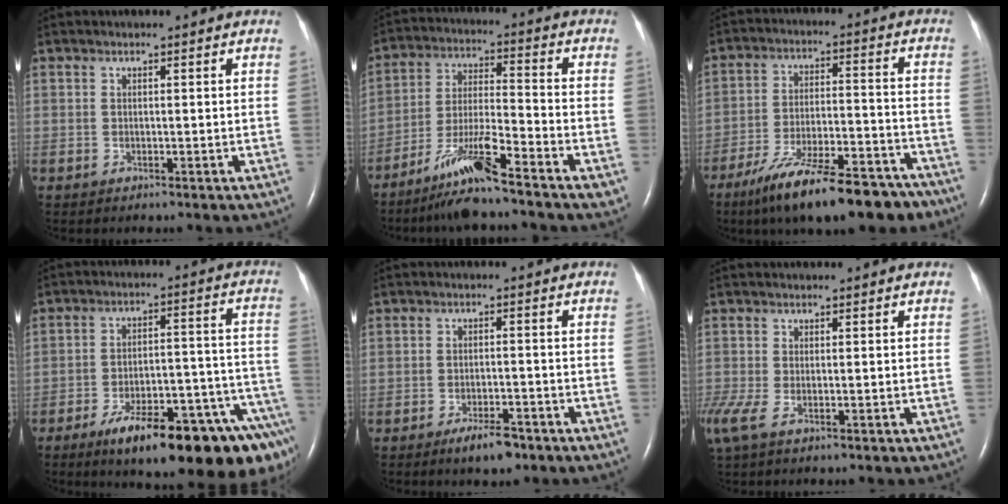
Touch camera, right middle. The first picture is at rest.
{"total": 10.2, "force": [-7.5, -0.1, 7.0], "torque": [-0.132, -0.019, -0.140]}
{"total": 19.6, "force": [-15.1, 4.7, 11.5], "torque": [-0.149, 0.011, -0.237]}
{"total": 22.5, "force": [-15.2, 4.0, 16.1], "torque": [-0.131, 0.028, -0.215]}
{"total": 4.3, "force": [-3.0, 1.2, 2.8], "torque": [-0.054, -0.002, -0.047]}
{"total": 4.0, "force": [-1.7, 1.2, 3.4], "torque": [-0.085, -0.014, -0.030]}